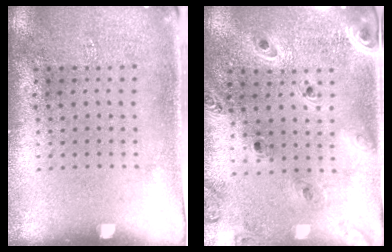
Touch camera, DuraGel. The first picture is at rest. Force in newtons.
{"total": 1.3, "press": 1.3, "slide": 0.2}